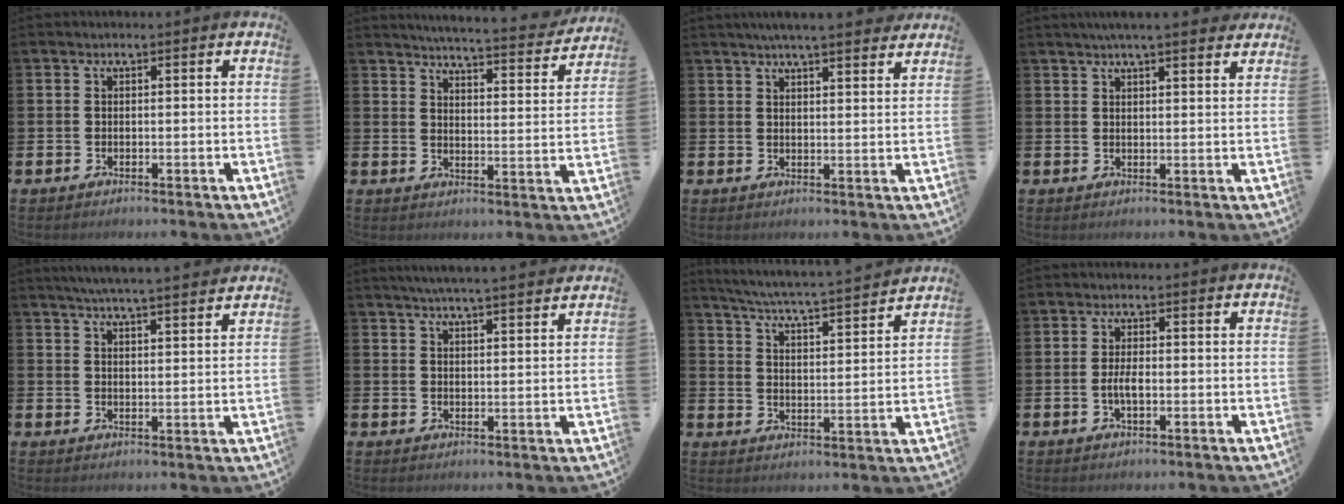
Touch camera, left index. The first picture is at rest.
{"total": 5.0, "force": [4.9, 0.0, 0.9], "torque": [-0.028, -0.042, 0.079]}
{"total": 5.0, "force": [4.7, -0.1, 1.4], "torque": [-0.031, -0.020, 0.084]}
{"total": 4.1, "force": [3.8, 0.0, 1.3], "torque": [-0.026, -0.013, 0.067]}
{"total": 5.2, "force": [5.1, -0.5, 1.0], "torque": [-0.033, -0.027, 0.091]}
{"total": 4.8, "force": [4.6, -0.4, 1.1], "torque": [-0.031, -0.019, 0.083]}
{"total": 5.6, "force": [5.4, -0.3, 1.4], "torque": [-0.053, -0.045, 0.090]}
{"total": 2.6, "force": [-0.5, 1.1, 2.3], "torque": [-0.040, 0.000, -0.010]}